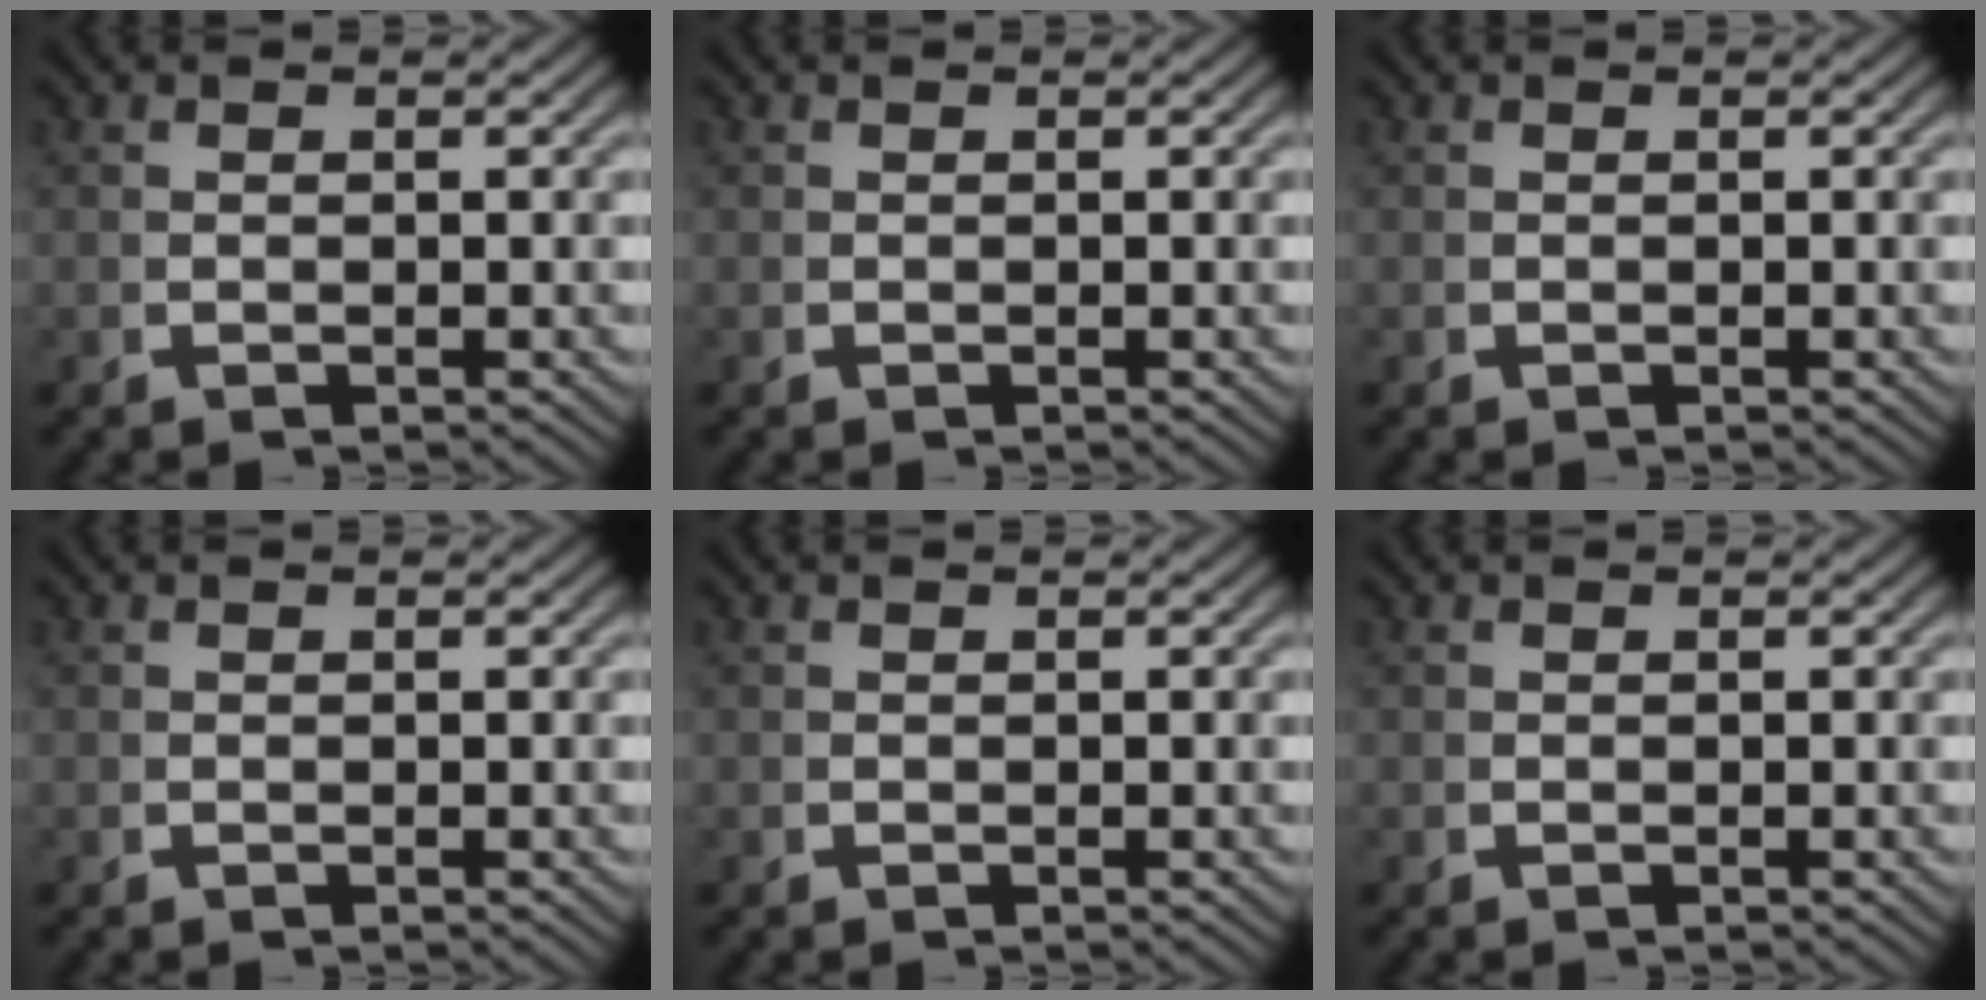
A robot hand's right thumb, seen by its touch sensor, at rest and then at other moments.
{"total": 0.0}
{"total": 0.0}
{"total": 0.0}
{"total": 0.0}
{"total": 0.0}